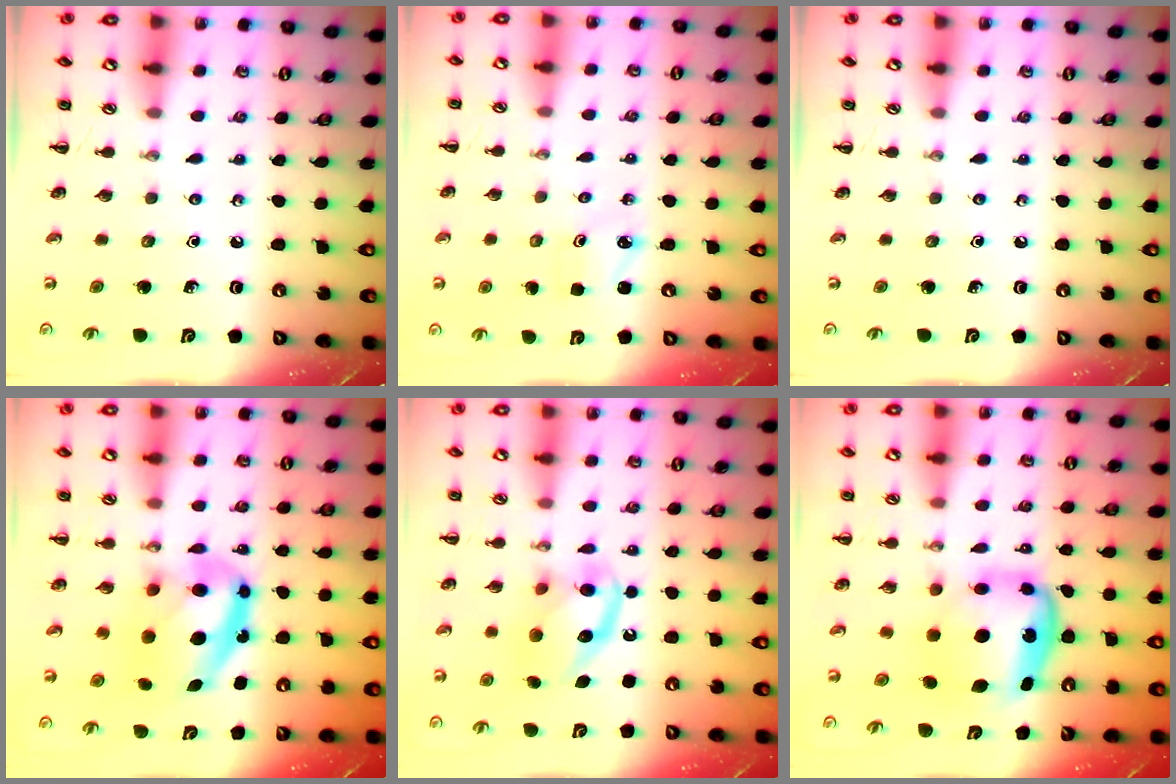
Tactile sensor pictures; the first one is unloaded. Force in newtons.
{"total": 1.7, "press": 1.7, "slide": 0.2}
{"total": 0.0}
{"total": 11.4, "press": 11.1, "slide": 2.6}
{"total": 13.5, "press": 13.3, "slide": 1.9}
{"total": 7.4, "press": 7.2, "slide": 1.6}